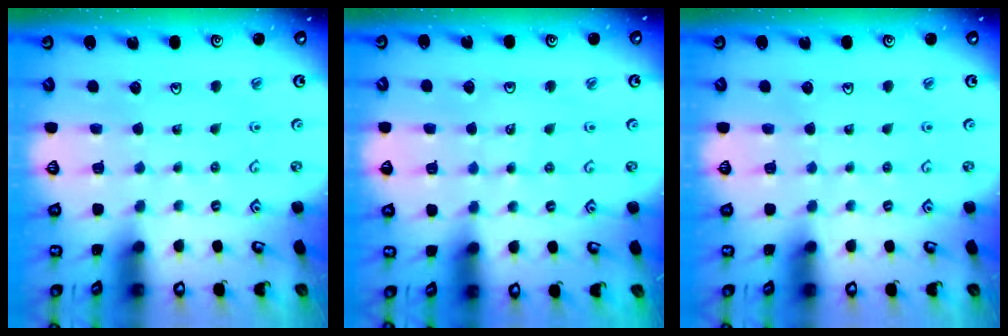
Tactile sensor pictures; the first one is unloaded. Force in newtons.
{"total": 3.6, "press": 3.1, "slide": 1.7}
{"total": 0.0}